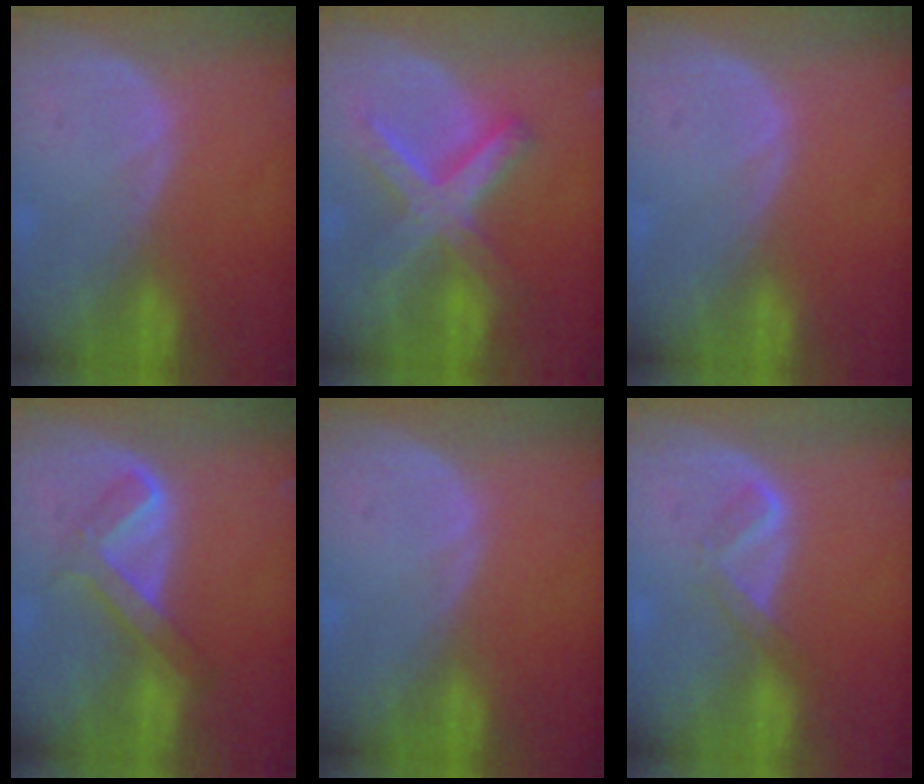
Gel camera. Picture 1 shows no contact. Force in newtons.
{"total": 8.2, "press": 8.2, "slide": 0.7}
{"total": 0.0}
{"total": 6.0, "press": 5.3, "slide": 2.8}
{"total": 0.0}
{"total": 2.8, "press": 2.7, "slide": 0.7}